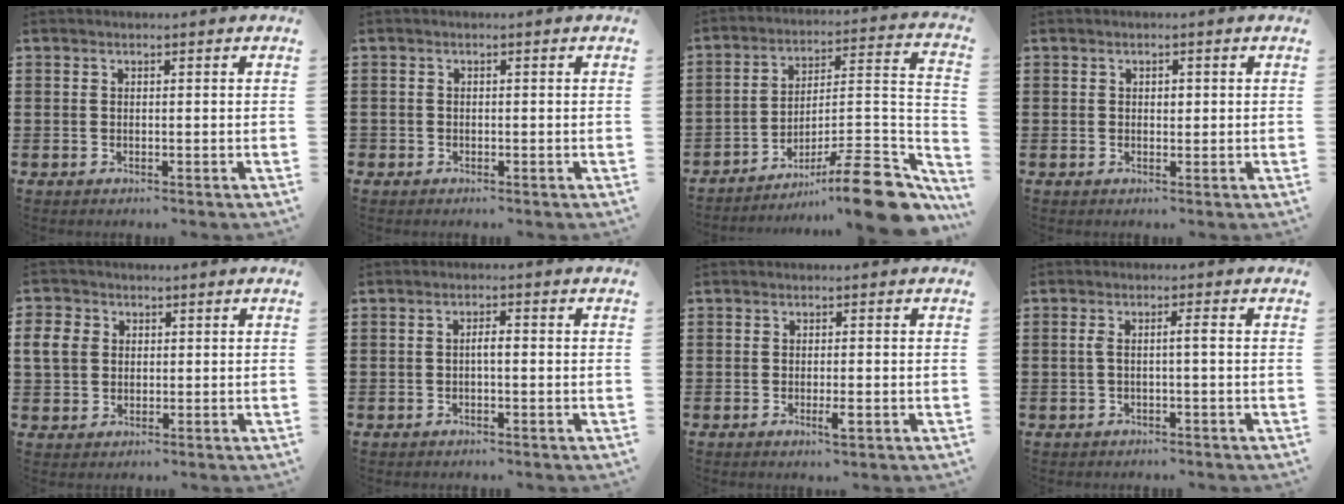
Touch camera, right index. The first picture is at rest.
{"total": 0.7, "force": [-0.4, 0.5, 0.1], "torque": [-0.003, 0.003, -0.012]}
{"total": 19.6, "force": [-9.8, 3.3, 16.7], "torque": [-0.231, 0.017, -0.165]}
{"total": 1.0, "force": [0.3, 0.7, 0.8], "torque": [-0.016, 0.006, 0.003]}
{"total": 4.4, "force": [0.8, 3.8, 2.0], "torque": [-0.067, 0.007, 0.009]}
{"total": 1.7, "force": [-0.3, 0.4, 1.6], "torque": [-0.030, 0.002, -0.006]}
{"total": 2.1, "force": [-0.8, 0.3, 1.9], "torque": [-0.039, -0.005, -0.015]}
{"total": 2.1, "force": [-0.2, 0.0, 2.1], "torque": [-0.042, 0.000, -0.007]}